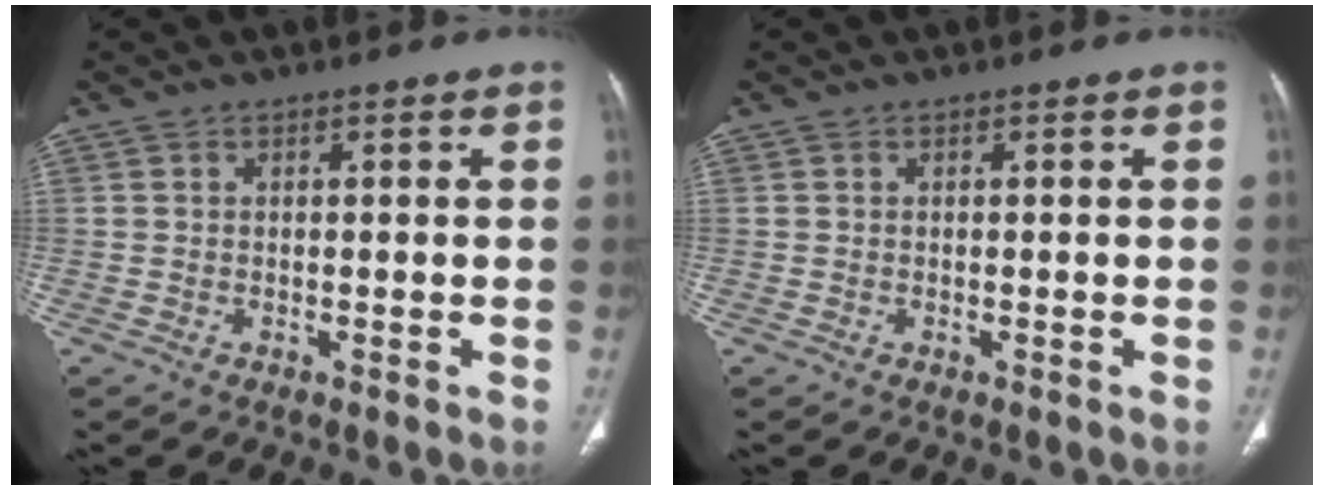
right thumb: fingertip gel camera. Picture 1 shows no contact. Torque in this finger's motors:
{"motor_torque": [-0.25, 0.25, -0.03, 0.03, 0.00]}